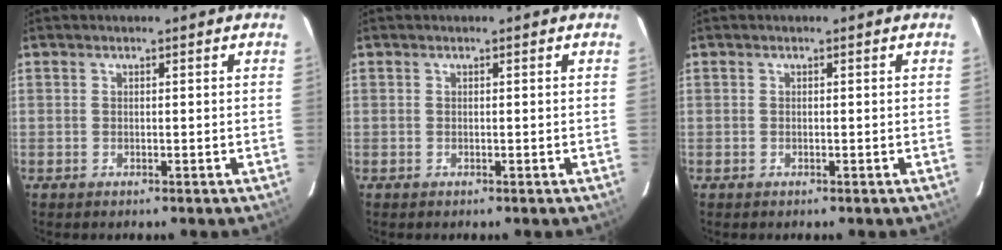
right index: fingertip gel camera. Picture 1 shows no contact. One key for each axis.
{"total": 0.0}
{"total": 0.0}